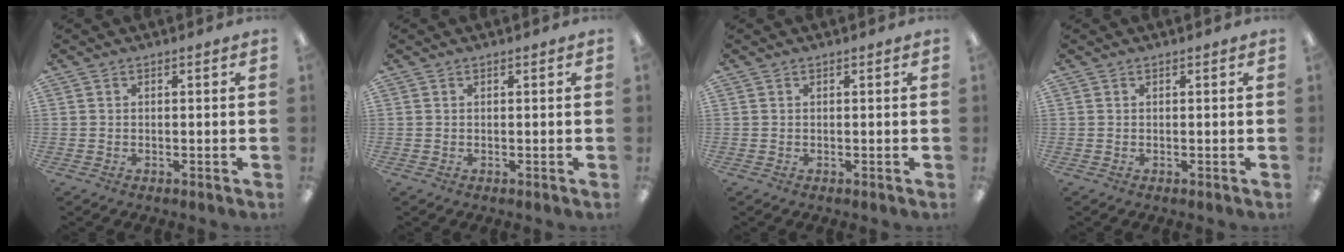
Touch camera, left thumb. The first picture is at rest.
{"total": 0.0}
{"total": 0.0}
{"total": 0.0}